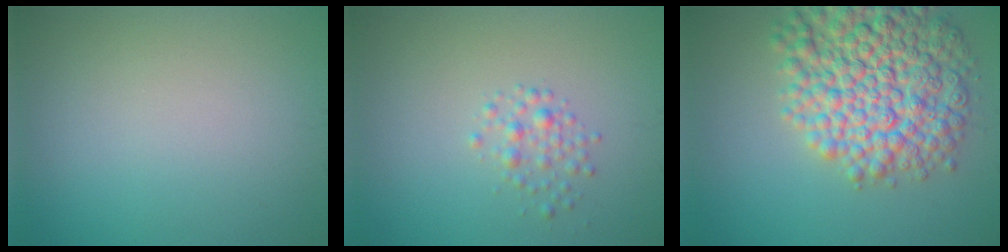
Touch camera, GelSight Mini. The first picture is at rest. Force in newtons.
{"total": 1.6, "press": 1.6, "slide": 0.1}
{"total": 10.4, "press": 10.4, "slide": 0.4}